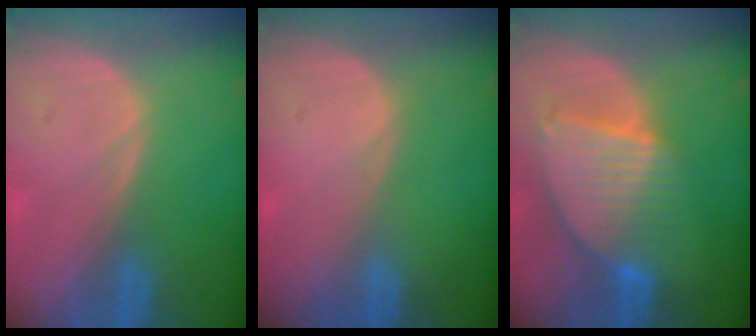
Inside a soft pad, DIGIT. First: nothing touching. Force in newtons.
{"total": 0.0}
{"total": 8.4, "press": 7.4, "slide": 4.1}